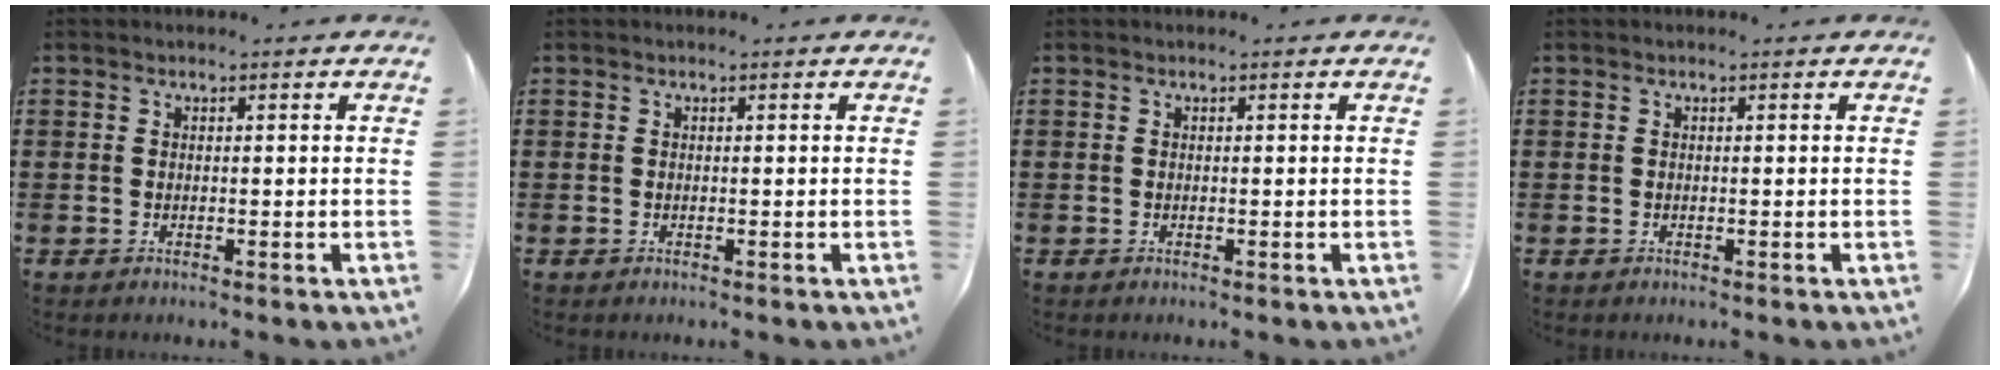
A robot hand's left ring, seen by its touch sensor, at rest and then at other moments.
{"total": 0.0}
{"total": 0.0}
{"total": 0.0}